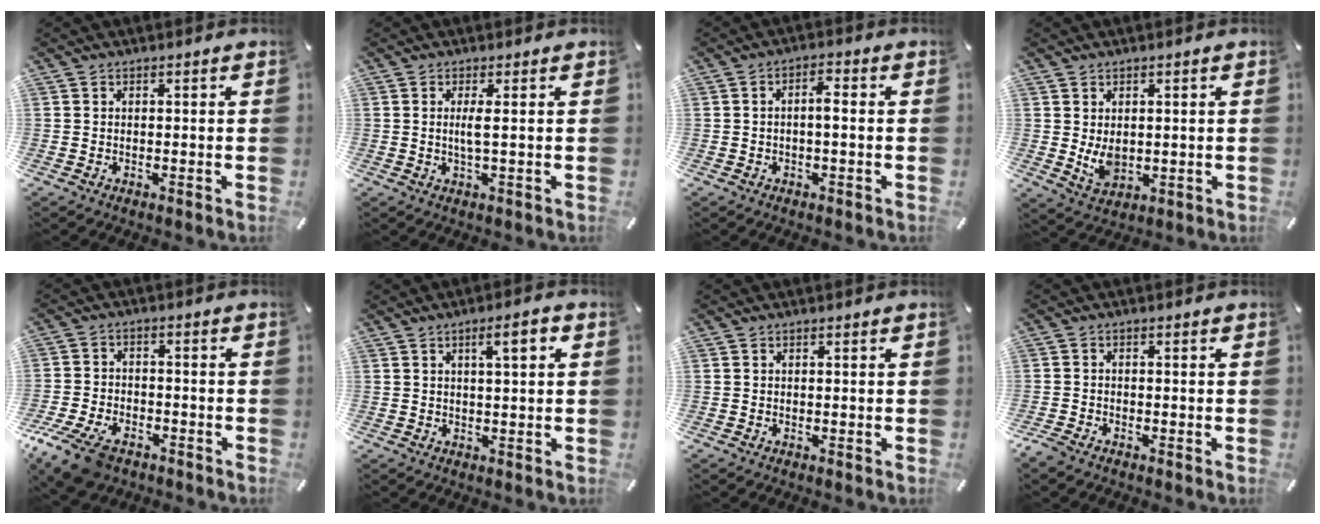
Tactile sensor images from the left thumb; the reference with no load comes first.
{"total": 3.5, "force": [0.4, 0.3, 3.5], "torque": [-0.068, -0.006, 0.005]}
{"total": 3.3, "force": [-0.5, 1.3, 3.0], "torque": [-0.056, 0.011, -0.011]}
{"total": 5.3, "force": [0.5, 4.1, 3.4], "torque": [-0.065, -0.009, 0.009]}
{"total": 10.1, "force": [-6.7, 5.4, 5.2], "torque": [-0.112, 0.030, -0.123]}
{"total": 5.0, "force": [2.0, 1.0, 4.4], "torque": [-0.067, -0.005, 0.025]}
{"total": 0.0}
{"total": 2.1, "force": [-1.8, 0.7, 0.8], "torque": [-0.026, 0.003, -0.039]}